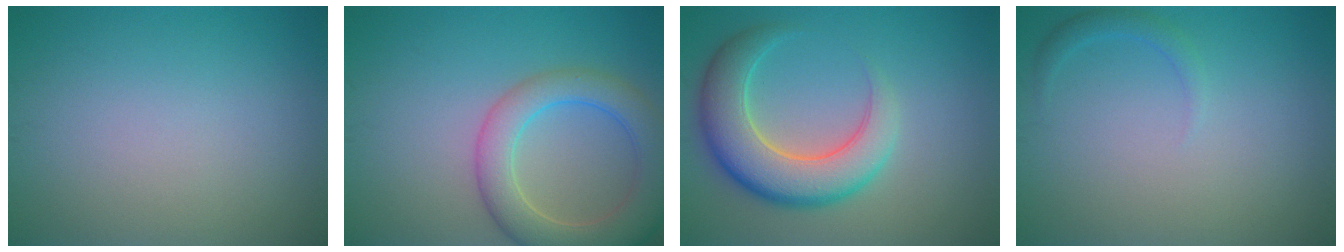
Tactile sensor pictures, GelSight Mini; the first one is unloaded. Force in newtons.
{"total": 6.5, "press": 6.5, "slide": 0.5}
{"total": 7.3, "press": 7.3, "slide": 0.6}
{"total": 1.2, "press": 1.2, "slide": 0.1}